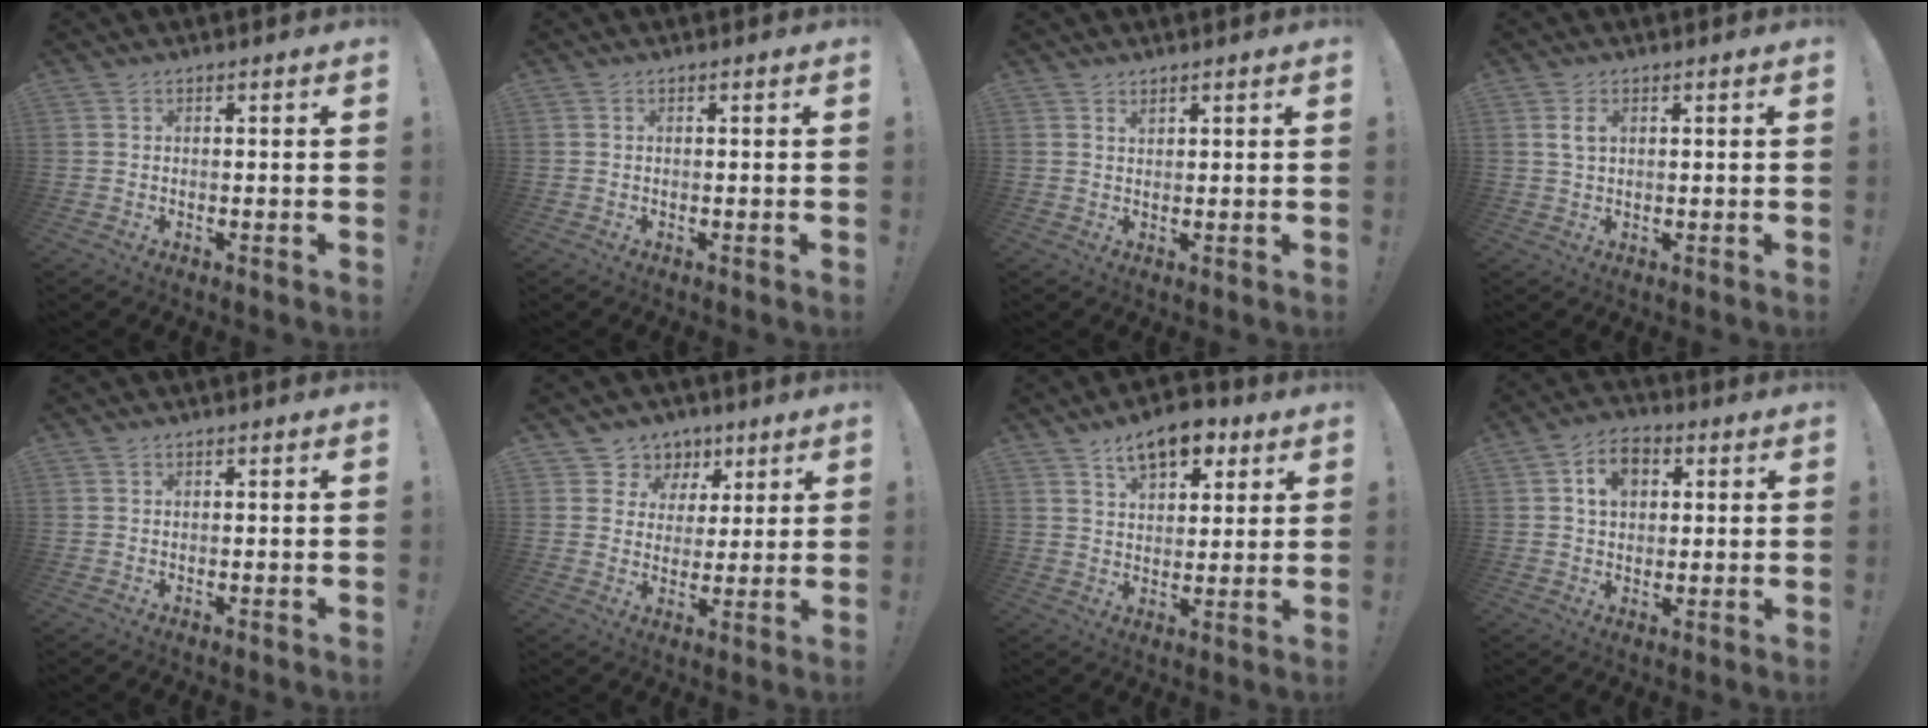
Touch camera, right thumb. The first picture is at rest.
{"total": 0.0}
{"total": 1.1, "force": [1.0, 0.3, 0.5], "torque": [0.000, -0.006, 0.017]}
{"total": 3.5, "force": [1.3, 1.9, 2.6], "torque": [-0.038, -0.001, 0.020]}
{"total": 0.0}
{"total": 7.2, "force": [3.2, 6.4, 1.0], "torque": [-0.008, -0.030, 0.064]}
{"total": 10.9, "force": [6.6, 6.1, 6.1], "torque": [-0.082, -0.026, 0.119]}
{"total": 8.1, "force": [2.7, 6.1, 4.6], "torque": [-0.067, 0.003, 0.049]}